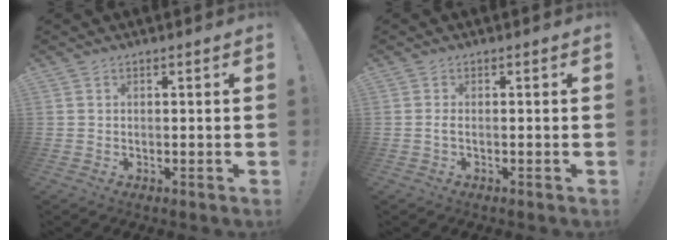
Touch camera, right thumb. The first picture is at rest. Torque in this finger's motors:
{"motor_torque": [-0.23, -0.31, 0.25, -0.07, 0.11]}